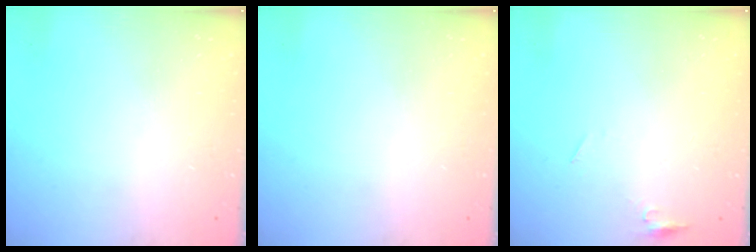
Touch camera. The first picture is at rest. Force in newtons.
{"total": 0.0}
{"total": 4.7, "press": 4.6, "slide": 0.5}